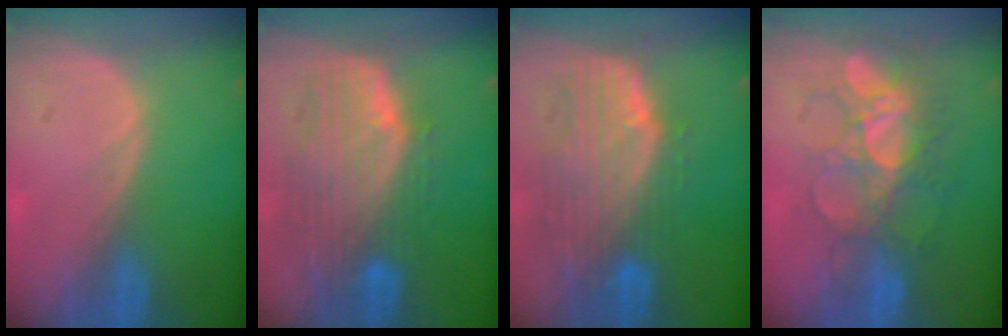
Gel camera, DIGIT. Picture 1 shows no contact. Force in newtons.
{"total": 10.2, "press": 8.9, "slide": 5.0}
{"total": 10.6, "press": 9.0, "slide": 5.5}
{"total": 9.3, "press": 8.5, "slide": 3.8}